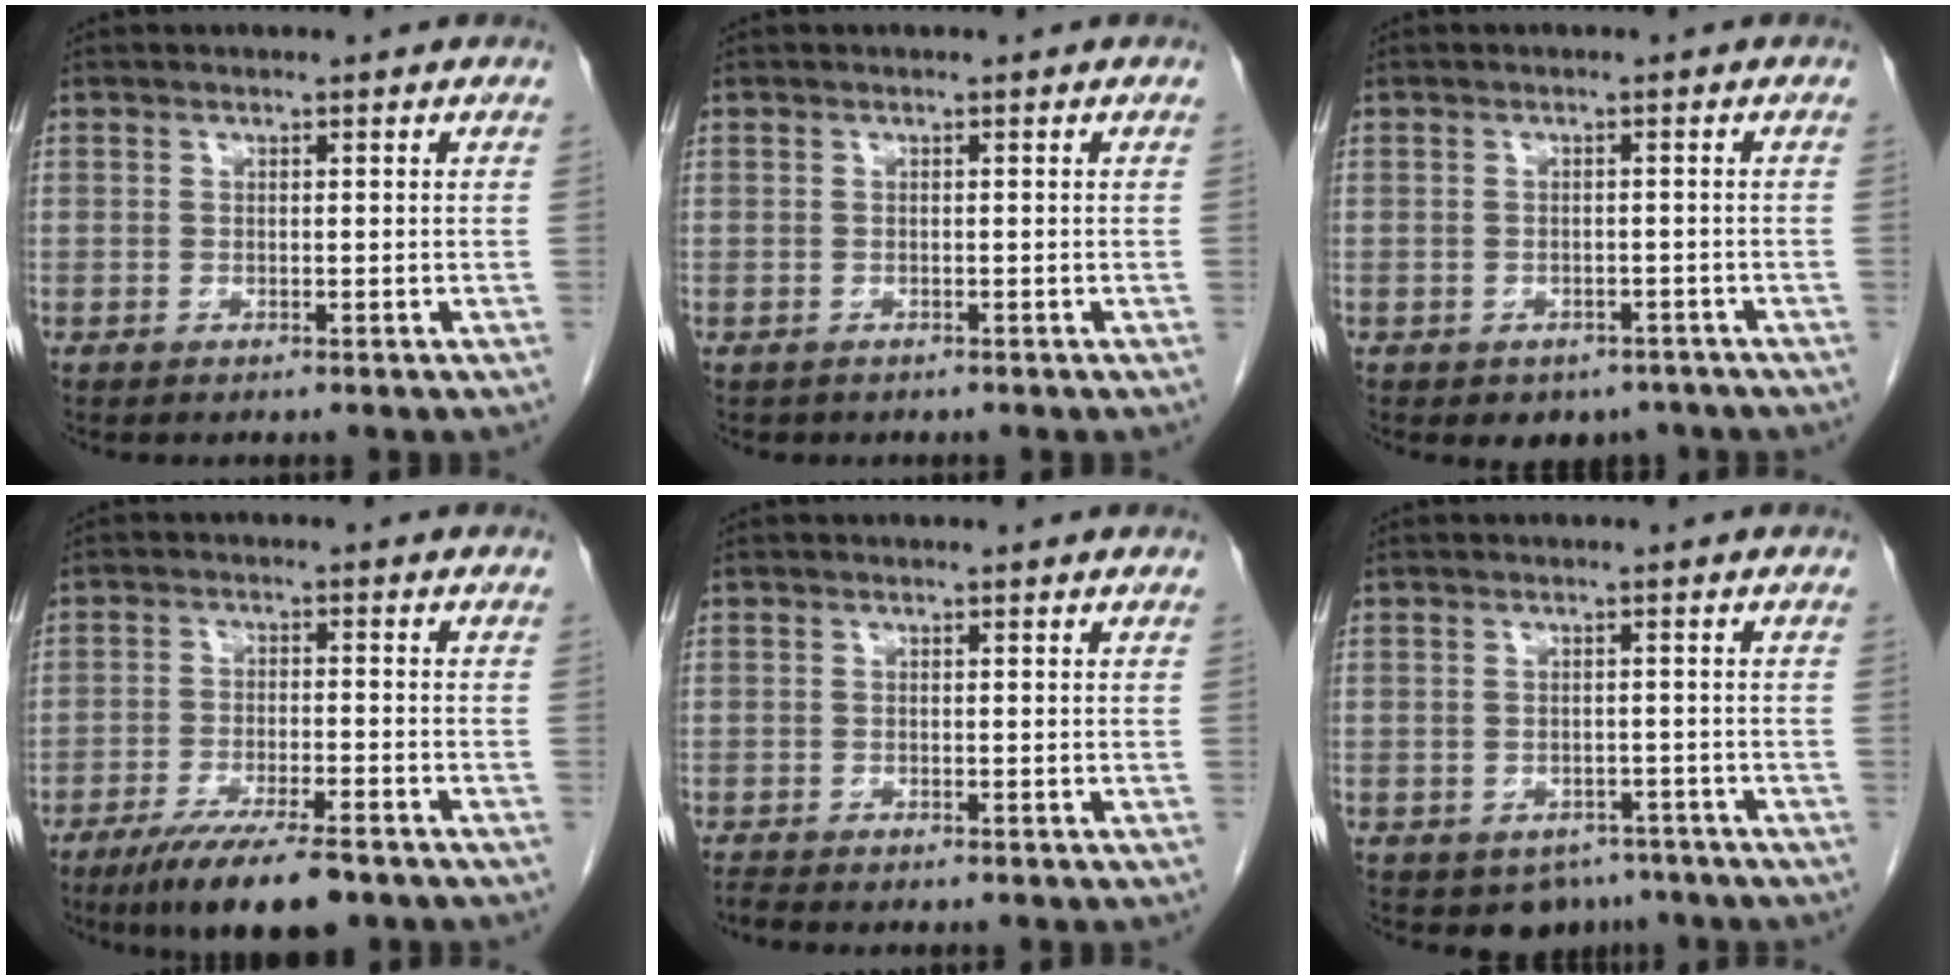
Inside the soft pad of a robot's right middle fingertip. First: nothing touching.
{"total": 0.6, "force": [-0.4, 0.4, 0.0], "torque": [-0.014, 0.002, -0.005]}
{"total": 4.2, "force": [-2.9, 2.7, 1.1], "torque": [-0.005, 0.006, -0.032]}
{"total": 10.5, "force": [-7.7, 1.5, 7.0], "torque": [-0.114, -0.022, -0.123]}
{"total": 0.9, "force": [-0.9, -0.1, 0.1], "torque": [-0.013, -0.006, -0.018]}
{"total": 4.2, "force": [-3.0, 2.8, 0.9], "torque": [-0.001, 0.006, -0.035]}